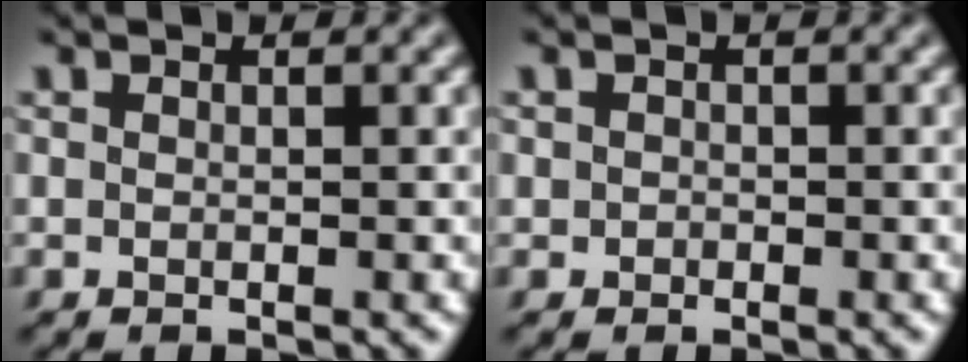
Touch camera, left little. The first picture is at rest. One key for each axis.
{"total": 0.7, "fx": -0.2, "fy": 0.6, "fz": 0.1, "tx": 0.004, "ty": -0.001, "tz": -0.010}